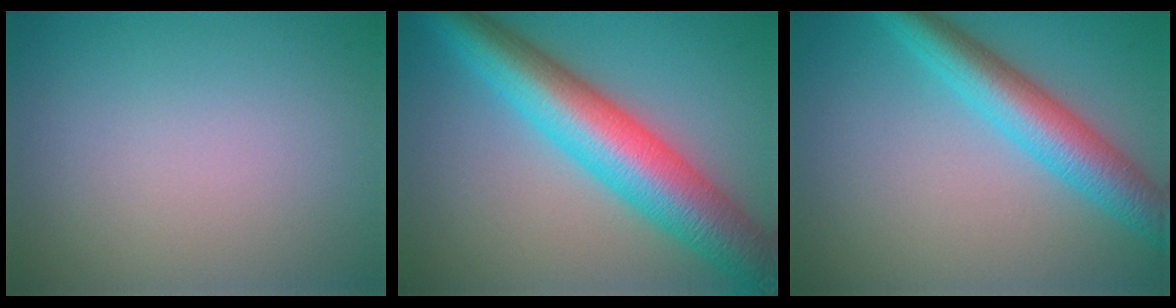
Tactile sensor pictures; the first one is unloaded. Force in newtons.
{"total": 10.2, "press": 10.2, "slide": 0.1}
{"total": 5.7, "press": 5.7, "slide": 0.0}